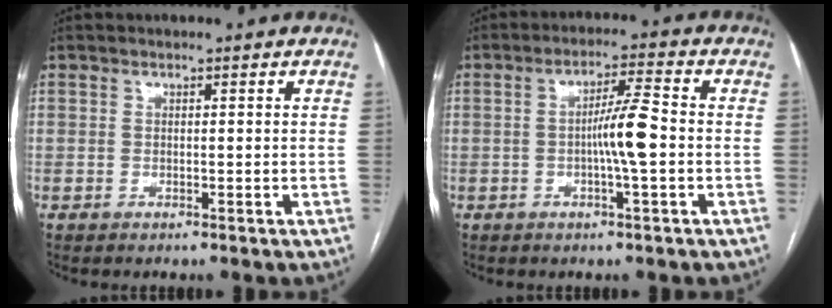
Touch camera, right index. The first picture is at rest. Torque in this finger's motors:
{"motor_torque": [0.99, 0.09, 0.20, 0.06]}